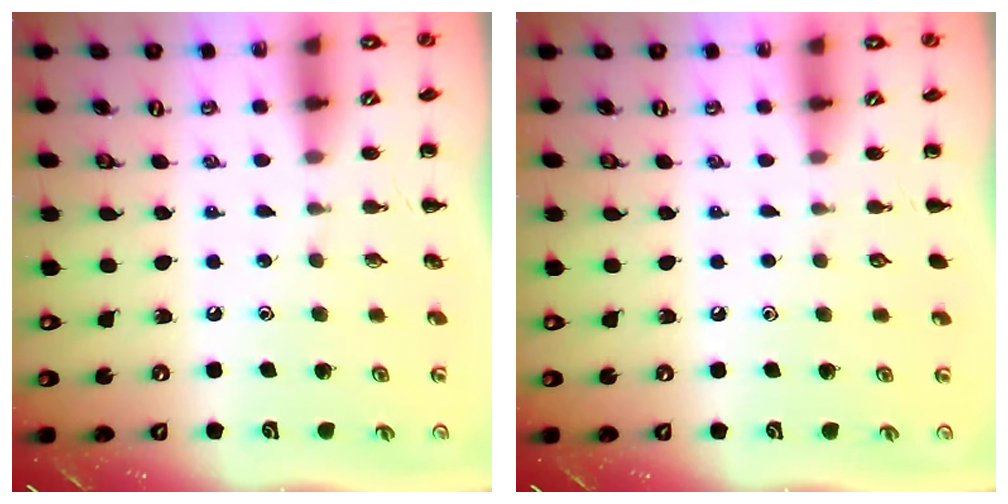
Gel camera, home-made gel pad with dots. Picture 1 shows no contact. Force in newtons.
{"total": 0.0}